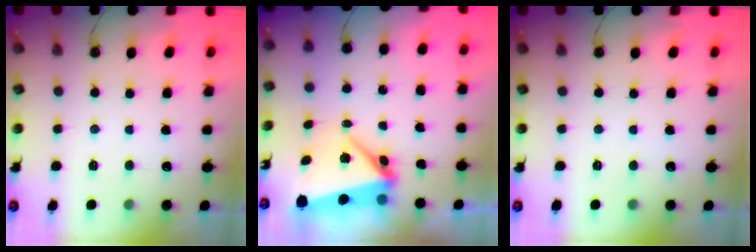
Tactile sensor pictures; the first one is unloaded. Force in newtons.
{"total": 6.7, "press": 6.6, "slide": 1.1}
{"total": 0.0}